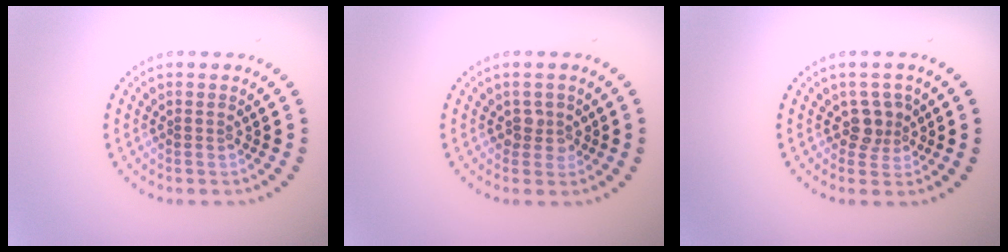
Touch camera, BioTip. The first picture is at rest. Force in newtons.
{"total": 1.5, "press": 1.2, "slide": 0.9}
{"total": 2.2, "press": 1.9, "slide": 1.1}